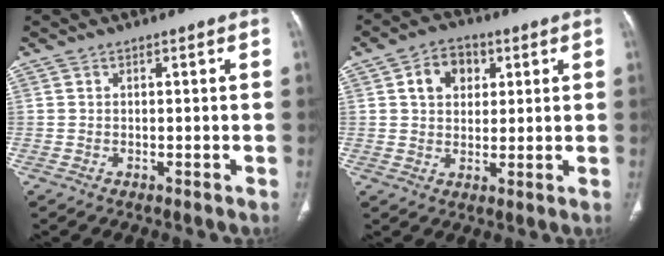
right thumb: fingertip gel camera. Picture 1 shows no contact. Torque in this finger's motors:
{"motor_torque": [-0.15, 0.00, 0.30, -0.26, 0.07]}